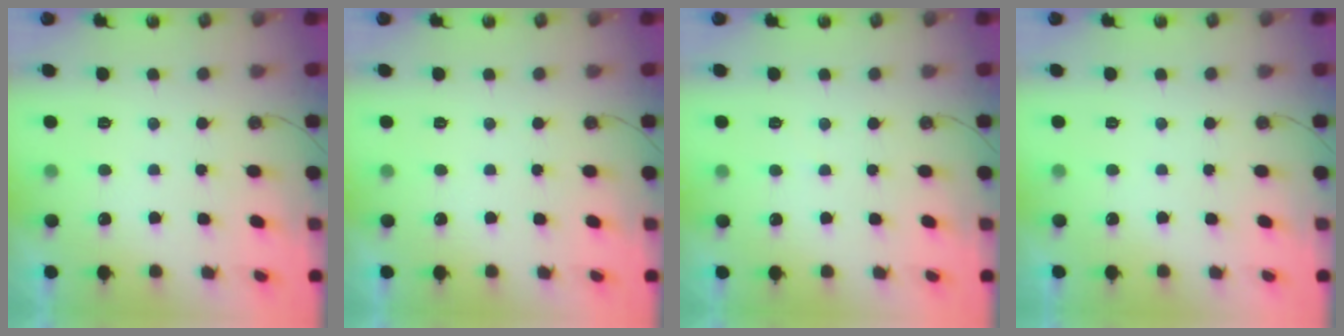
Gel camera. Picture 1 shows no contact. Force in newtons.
{"total": 0.0}
{"total": 2.7, "press": 2.6, "slide": 0.4}
{"total": 0.0}